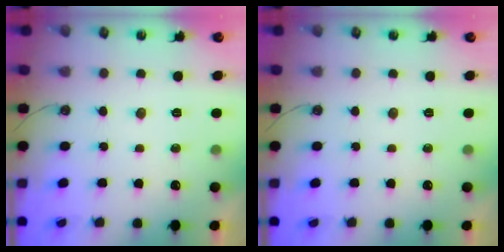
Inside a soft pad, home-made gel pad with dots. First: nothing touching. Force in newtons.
{"total": 0.0}